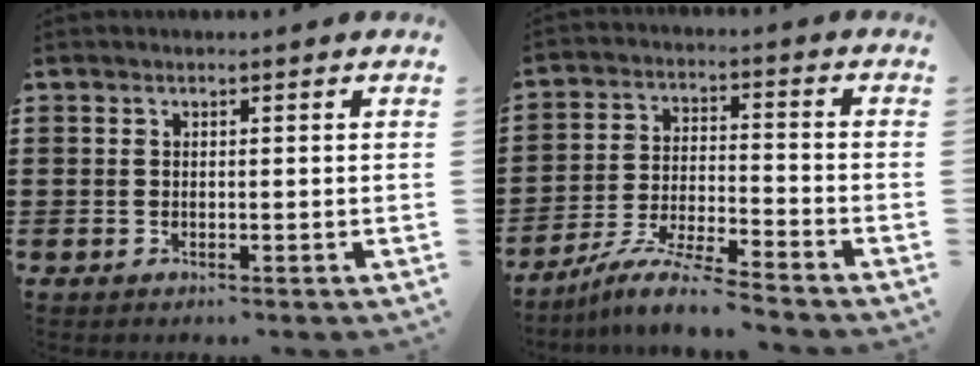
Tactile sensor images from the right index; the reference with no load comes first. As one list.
[{"total": 7.6, "force": [-6.9, -0.2, 3.0], "torque": [-0.061, -0.003, -0.136]}]